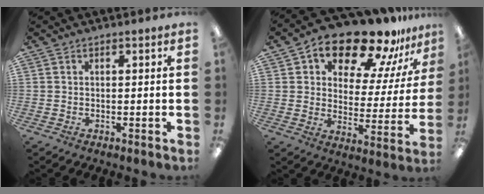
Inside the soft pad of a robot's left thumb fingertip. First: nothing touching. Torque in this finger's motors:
{"motor_torque": [0.40, 0.52, 1.64, -1.12, 0.16]}